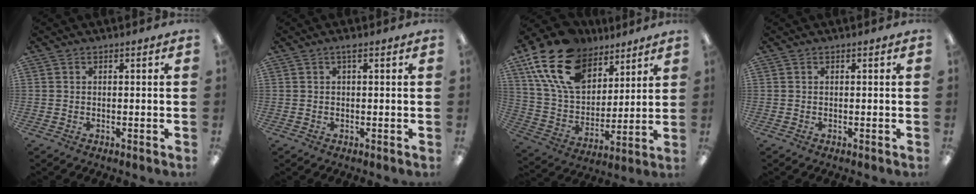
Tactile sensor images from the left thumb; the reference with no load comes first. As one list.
[{"total": 1.4, "force": [0.6, 0.4, 1.2], "torque": [-0.025, 0.003, 0.009]}, {"total": 19.8, "force": [11.8, 12.3, 9.9], "torque": [-0.198, -0.045, 0.221]}, {"total": 0.0}]